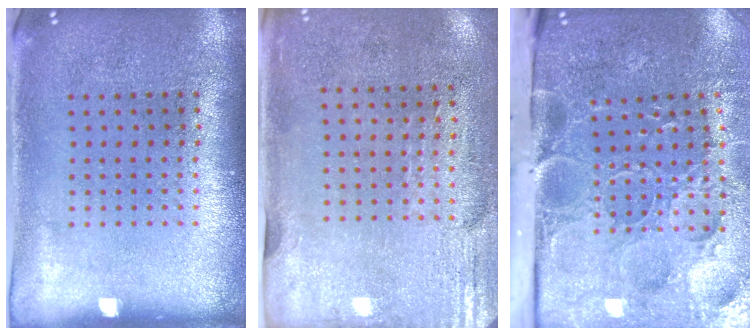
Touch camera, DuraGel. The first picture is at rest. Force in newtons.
{"total": 2.9, "press": 2.4, "slide": 1.6}
{"total": 5.2, "press": 4.1, "slide": 3.2}